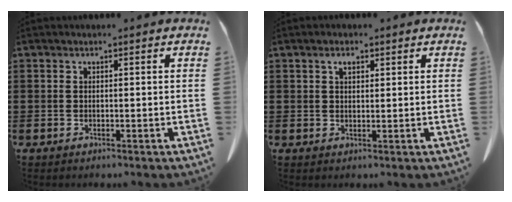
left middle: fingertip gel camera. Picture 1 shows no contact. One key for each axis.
{"total": 1.8, "fx": 1.0, "fy": 0.9, "fz": 1.2, "tx": -0.020, "ty": 0.002, "tz": 0.017}